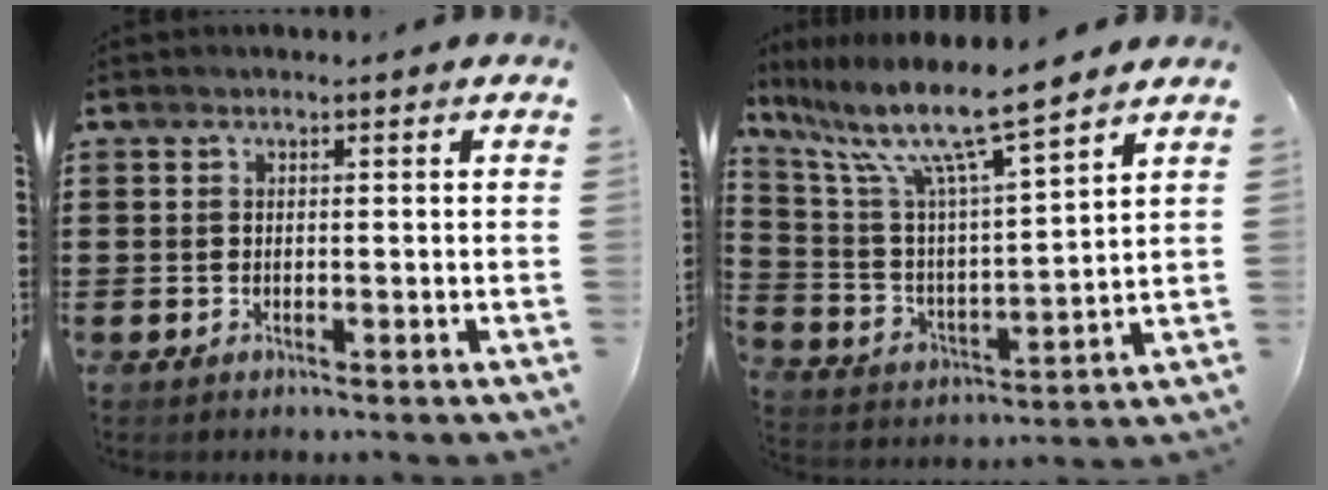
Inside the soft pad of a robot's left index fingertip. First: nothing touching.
{"total": 11.2, "force": [8.9, 0.8, 6.8], "torque": [-0.166, -0.053, 0.146]}